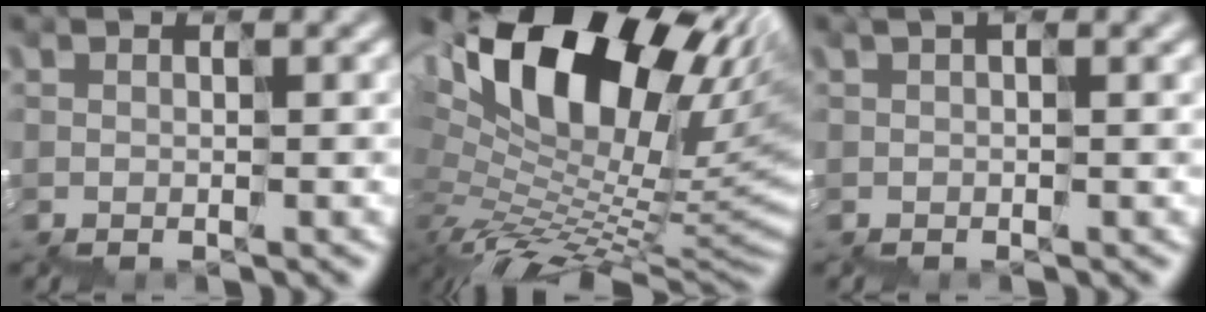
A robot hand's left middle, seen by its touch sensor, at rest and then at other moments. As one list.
[{"total": 14.8, "force": [5.5, 8.1, 11.2], "torque": [-0.192, 0.024, 0.099]}, {"total": 1.3, "force": [0.5, 0.4, 1.1], "torque": [-0.010, 0.007, 0.005]}]